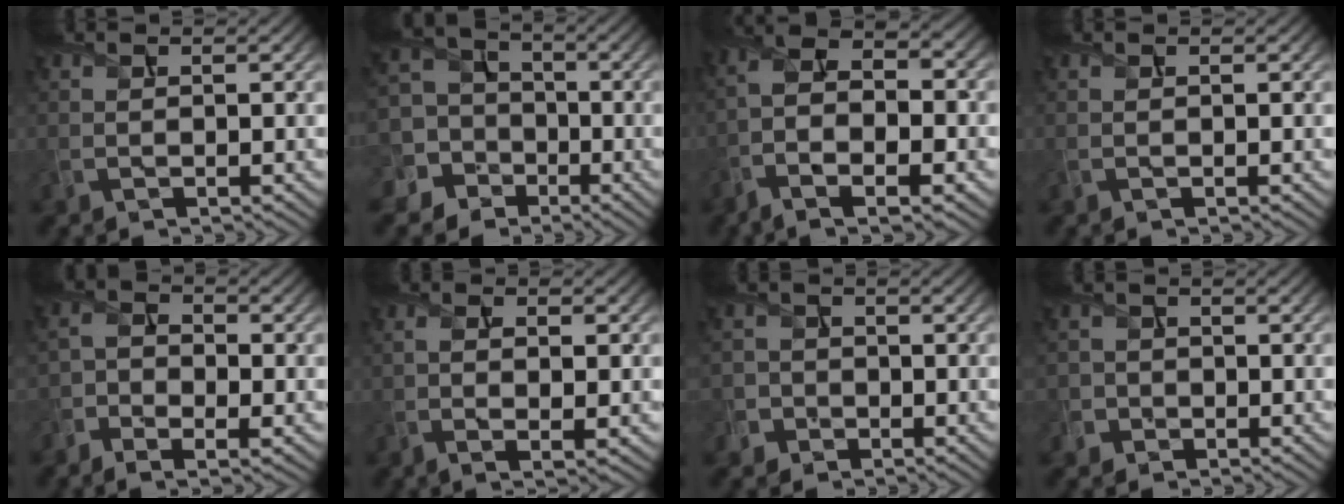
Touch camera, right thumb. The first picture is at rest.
{"total": 9.9, "force": [-3.1, 8.8, 3.2], "torque": [-0.113, -0.004, -0.088]}
{"total": 10.5, "force": [-4.6, 4.3, 8.3], "torque": [-0.181, -0.012, -0.084]}
{"total": 0.0}
{"total": 5.0, "force": [-2.6, 2.9, 3.1], "torque": [-0.059, -0.011, -0.050]}
{"total": 4.1, "force": [-0.6, 1.6, 3.7], "torque": [-0.064, -0.004, -0.009]}
{"total": 3.6, "force": [-1.4, 3.3, 0.4], "torque": [-0.006, 0.006, -0.046]}
{"total": 2.8, "force": [-1.0, 2.6, 0.3], "torque": [-0.003, 0.005, -0.032]}